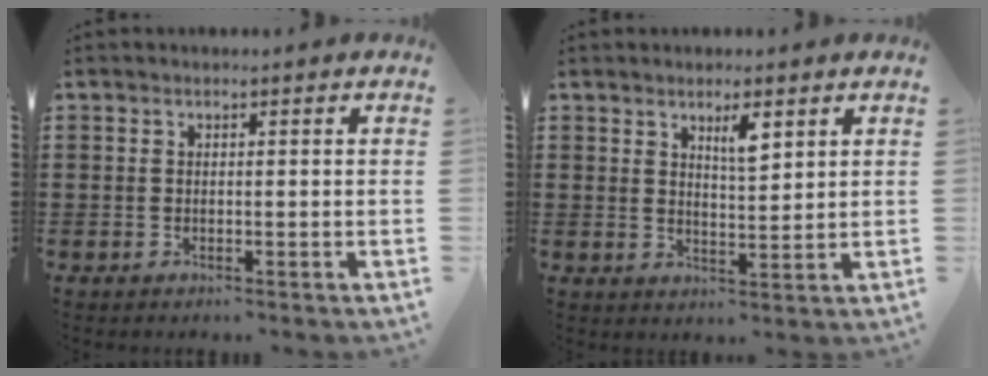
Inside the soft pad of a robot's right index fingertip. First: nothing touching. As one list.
[{"total": 3.7, "force": [2.4, 1.0, 2.7], "torque": [-0.042, -0.002, 0.037]}]